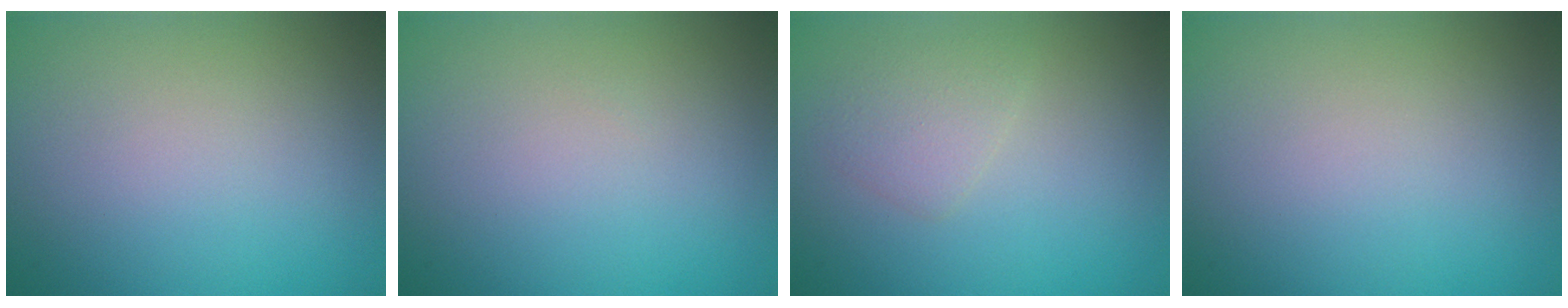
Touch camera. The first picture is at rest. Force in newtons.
{"total": 0.0}
{"total": 1.7, "press": 1.7, "slide": 0.2}
{"total": 0.0}